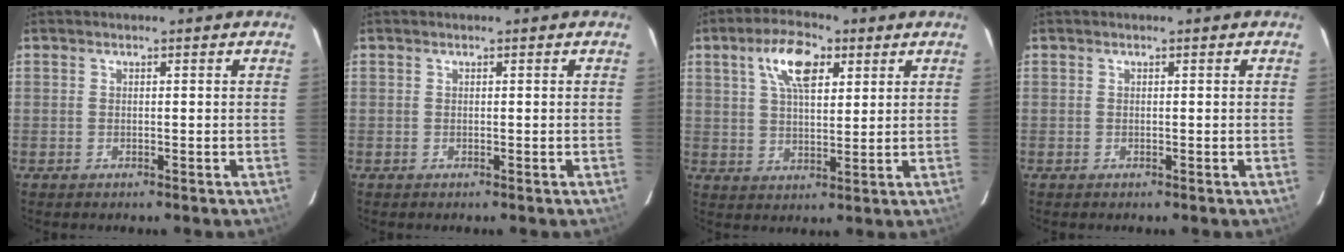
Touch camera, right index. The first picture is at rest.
{"total": 0.0}
{"total": 9.2, "force": [4.2, 4.0, 7.1], "torque": [-0.130, 0.019, 0.075]}
{"total": 0.0}